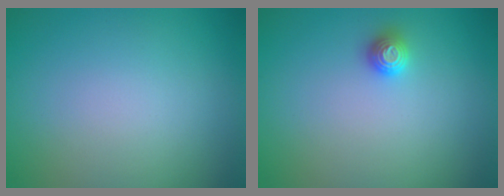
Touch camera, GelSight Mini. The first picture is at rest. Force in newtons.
{"total": 1.1, "press": 1.1, "slide": 0.2}